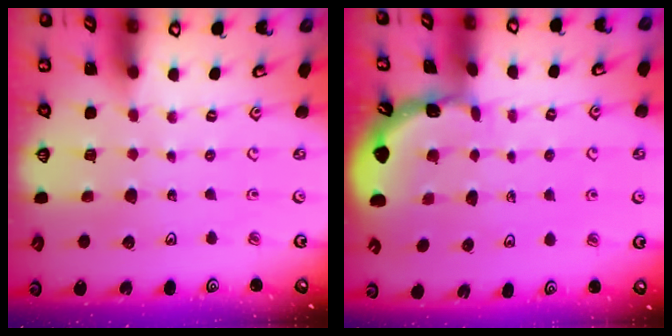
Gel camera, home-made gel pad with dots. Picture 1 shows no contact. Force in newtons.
{"total": 1.7, "press": 1.7, "slide": 0.1}